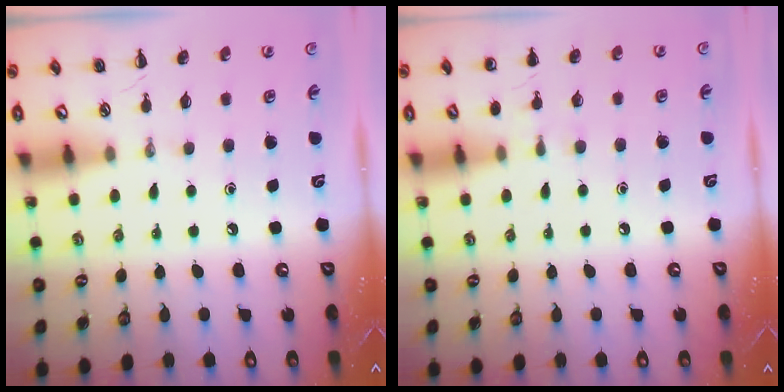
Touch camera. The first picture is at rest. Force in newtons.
{"total": 5.0, "press": 4.7, "slide": 1.6}